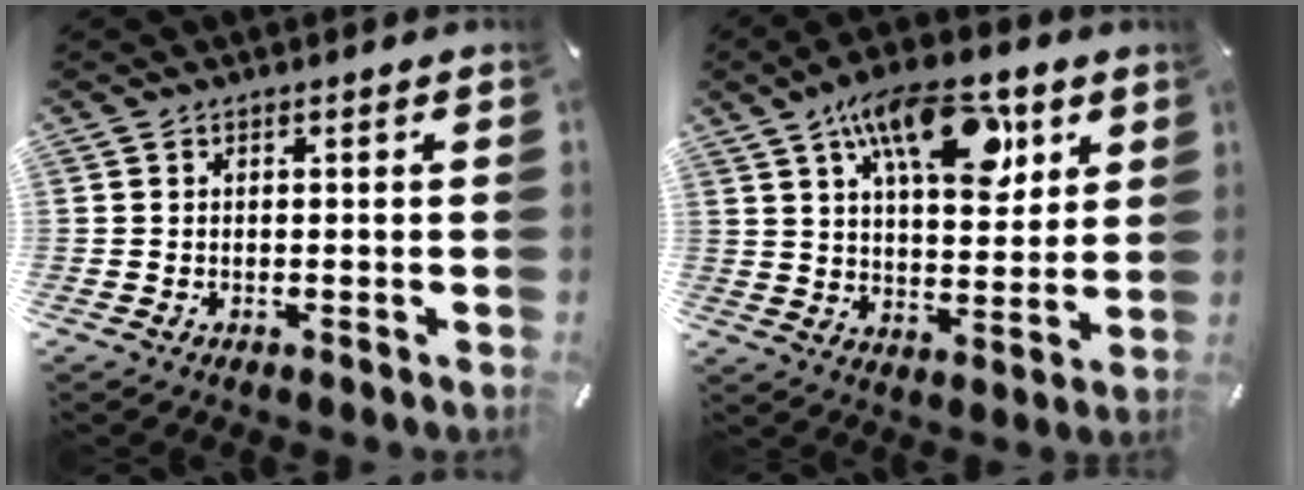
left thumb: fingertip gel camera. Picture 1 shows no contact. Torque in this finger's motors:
{"motor_torque": [0.70, 0.67, 1.95, -0.81, 0.21]}